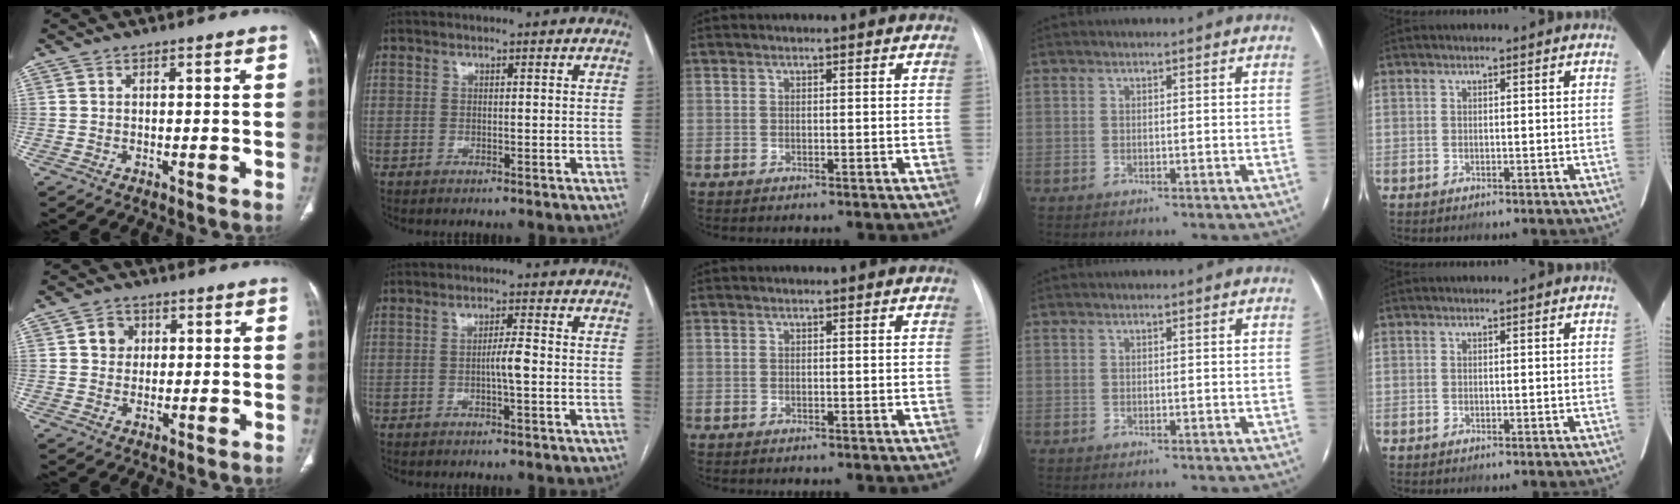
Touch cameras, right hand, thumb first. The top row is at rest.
{"thumb": {"total": 3.9, "force": [1.0, 3.5, 1.5], "torque": [-0.004, 0.001, 0.014]}, "index": {"total": 2.8, "force": [-0.6, 0.0, 2.7], "torque": [-0.047, 0.001, -0.011]}}